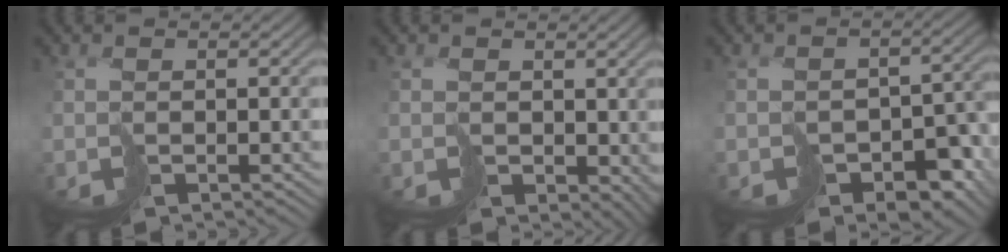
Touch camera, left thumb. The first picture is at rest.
{"total": 2.9, "force": [0.9, 2.4, 1.5], "torque": [-0.033, -0.011, 0.024]}
{"total": 8.1, "force": [-4.7, 5.2, 3.9], "torque": [-0.047, -0.017, -0.056]}